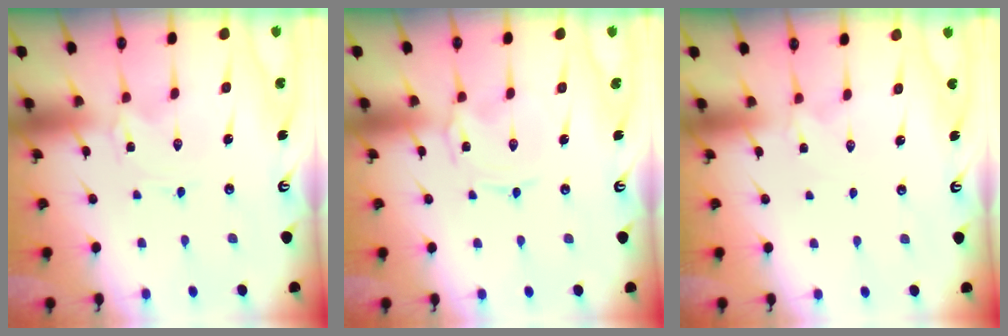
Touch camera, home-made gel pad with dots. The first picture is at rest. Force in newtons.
{"total": 0.0}
{"total": 1.2, "press": 1.2, "slide": 0.4}